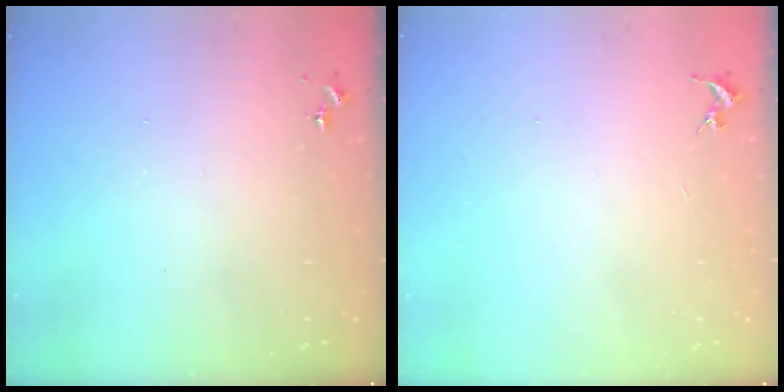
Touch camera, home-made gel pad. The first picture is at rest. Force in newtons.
{"total": 0.0}